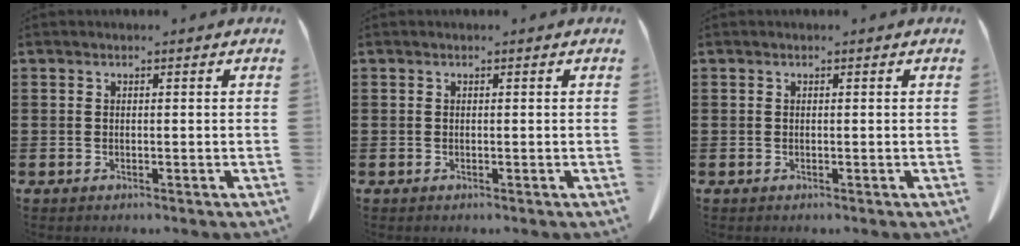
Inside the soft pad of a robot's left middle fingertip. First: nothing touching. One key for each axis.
{"total": 0.0}
{"total": 0.0}